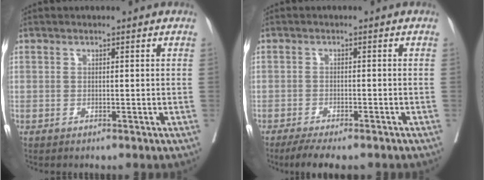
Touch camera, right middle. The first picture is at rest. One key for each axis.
{"total": 7.4, "fx": -6.0, "fy": 1.7, "fz": 3.9, "tx": -0.055, "ty": -0.011, "tz": -0.093}